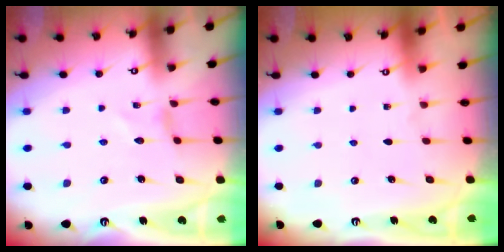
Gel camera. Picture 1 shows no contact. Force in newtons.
{"total": 0.0}